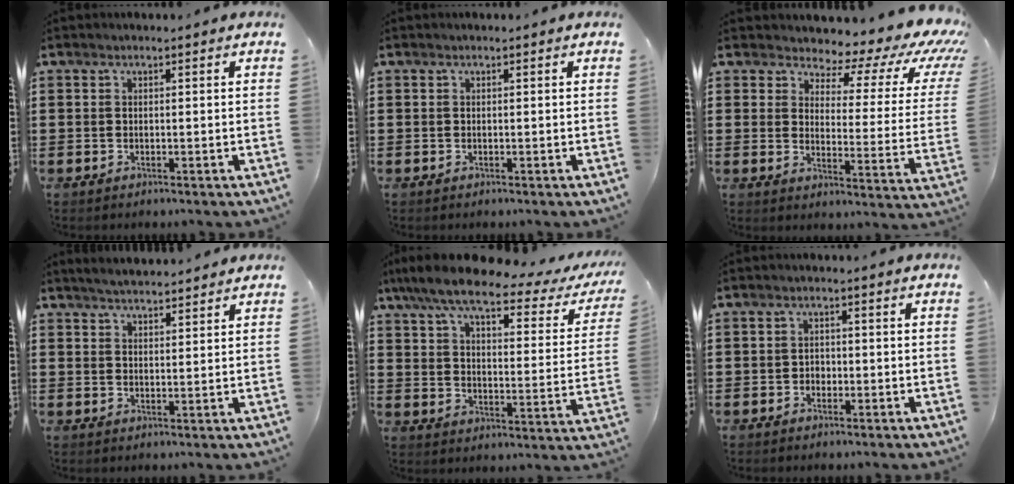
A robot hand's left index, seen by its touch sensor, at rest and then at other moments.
{"total": 0.0}
{"total": 5.8, "force": [4.3, 2.2, 3.1], "torque": [-0.062, -0.038, 0.067]}
{"total": 3.0, "force": [2.9, 0.0, 0.3], "torque": [-0.015, -0.005, 0.054]}
{"total": 8.5, "force": [6.5, 1.4, 5.3], "torque": [-0.130, -0.031, 0.109]}
{"total": 1.2, "force": [-0.4, 1.0, 0.5], "torque": [-0.013, 0.003, -0.010]}